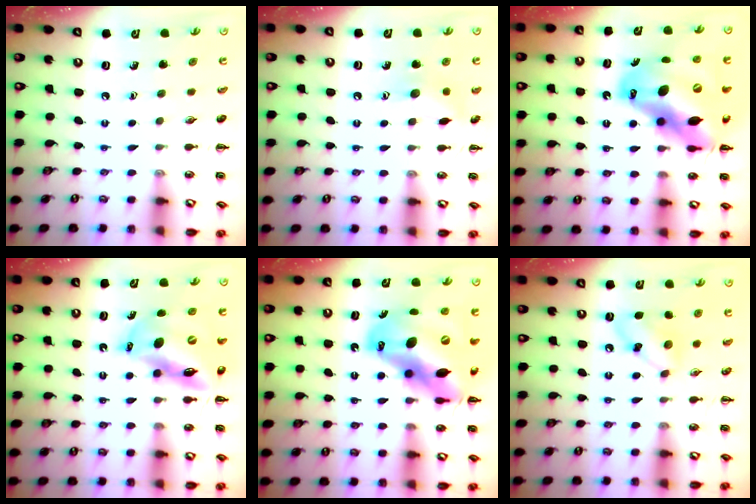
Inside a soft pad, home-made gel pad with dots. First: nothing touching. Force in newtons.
{"total": 9.0, "press": 9.0, "slide": 0.9}
{"total": 22.3, "press": 21.4, "slide": 6.3}
{"total": 15.2, "press": 14.7, "slide": 3.8}
{"total": 22.3, "press": 21.4, "slide": 6.3}
{"total": 7.2, "press": 7.0, "slide": 1.7}